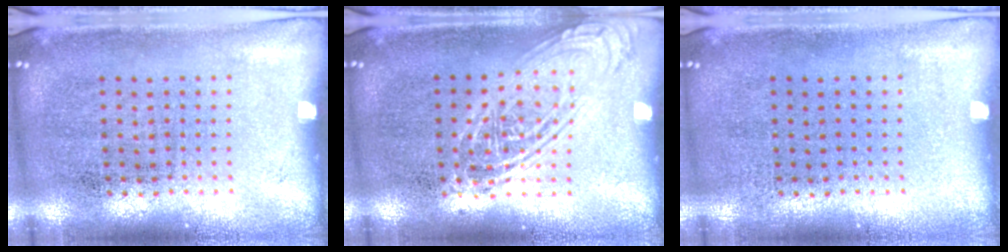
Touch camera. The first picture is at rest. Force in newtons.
{"total": 2.3, "press": 2.3, "slide": 0.2}
{"total": 0.0}